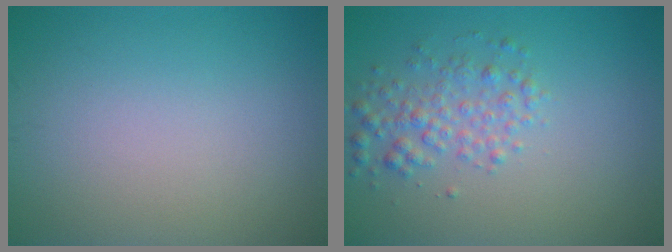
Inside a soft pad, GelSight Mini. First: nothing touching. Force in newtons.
{"total": 2.8, "press": 2.8, "slide": 0.1}